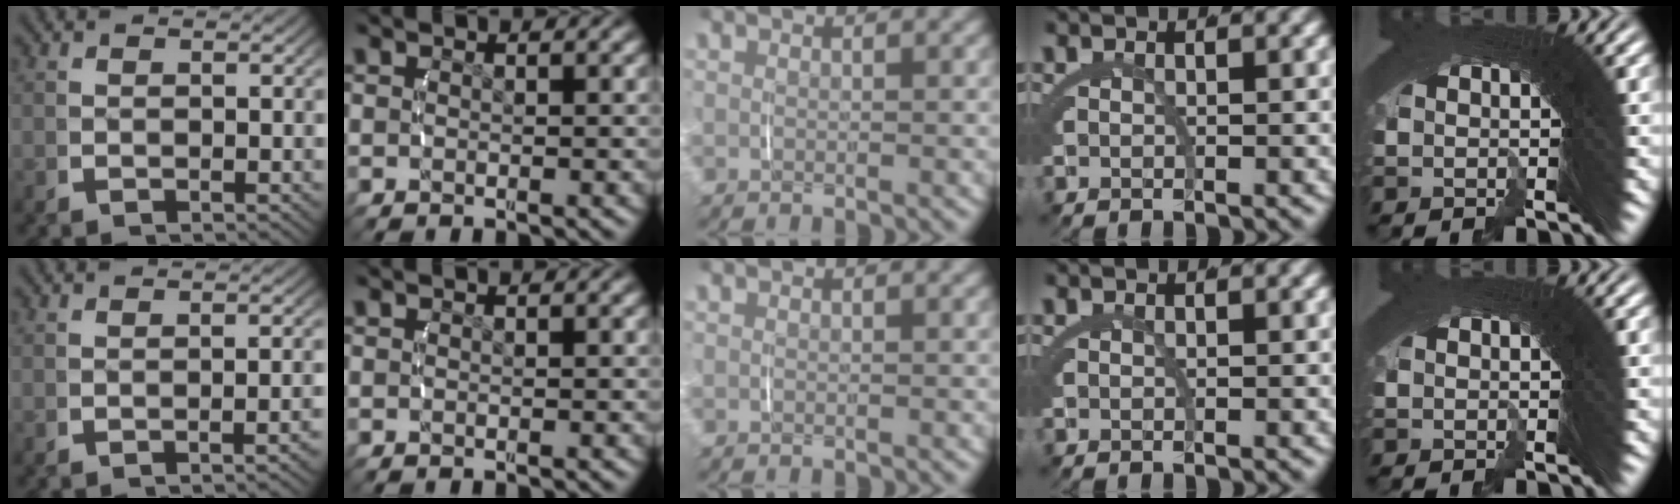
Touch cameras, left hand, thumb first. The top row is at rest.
{"thumb": {"total": 1.4, "force": [-0.7, -0.1, 1.2], "torque": [-0.017, 0.007, -0.011]}}